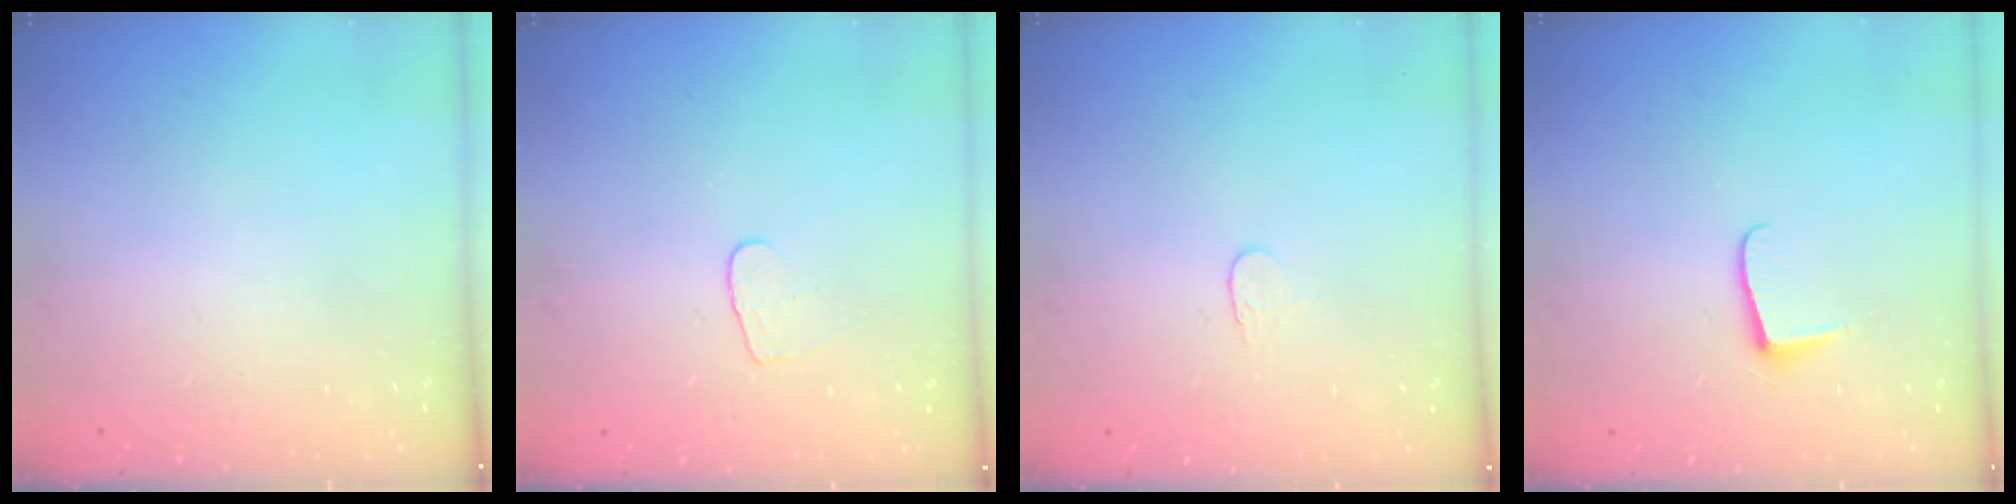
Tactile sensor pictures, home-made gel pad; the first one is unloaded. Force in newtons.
{"total": 4.4, "press": 4.4, "slide": 0.3}
{"total": 3.7, "press": 3.7, "slide": 0.3}
{"total": 5.6, "press": 5.6, "slide": 0.7}